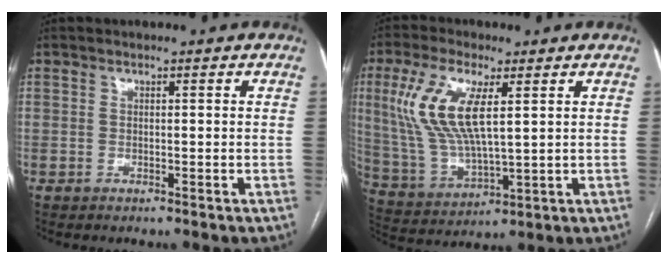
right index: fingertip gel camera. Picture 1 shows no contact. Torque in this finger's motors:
{"motor_torque": [0.57, 0.19, 0.92, 0.21]}